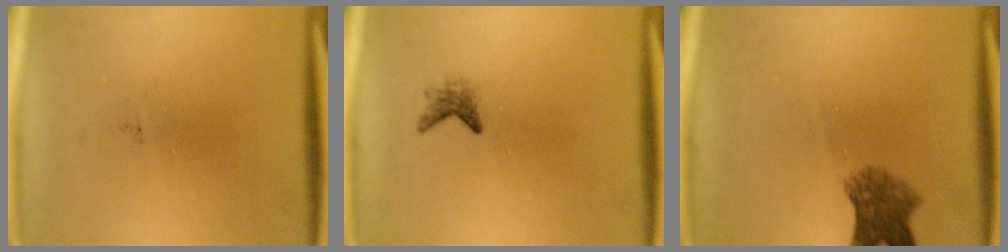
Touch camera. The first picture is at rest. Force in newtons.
{"total": 1.5}
{"total": 5.3}